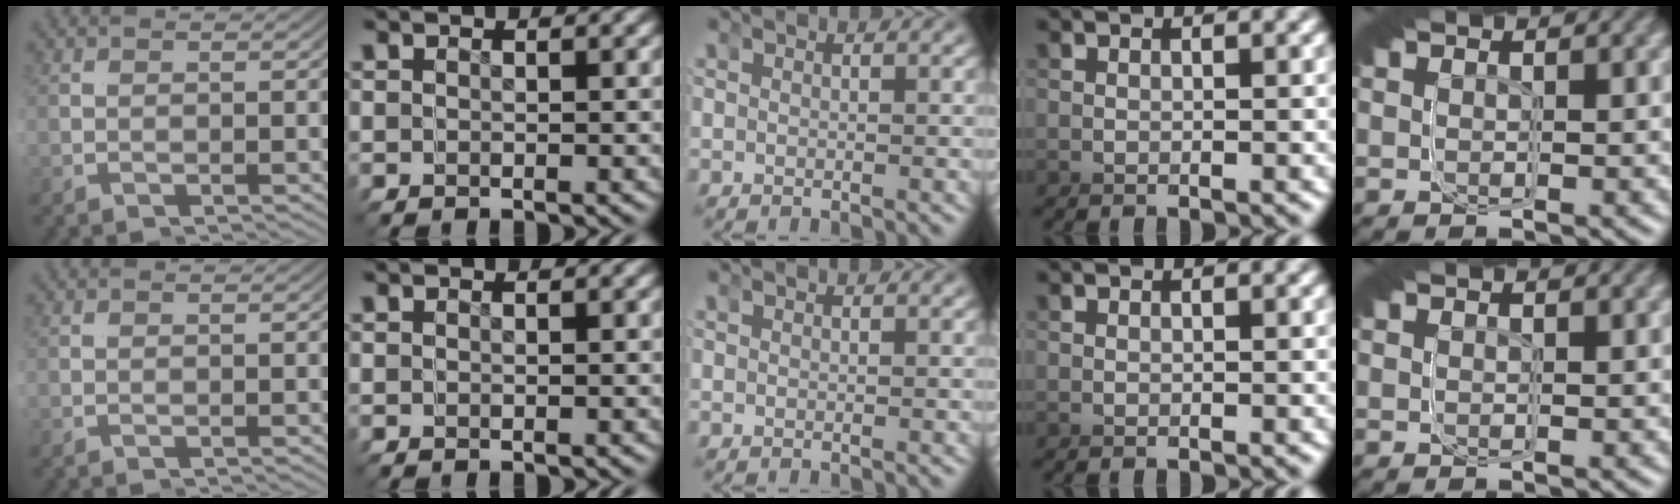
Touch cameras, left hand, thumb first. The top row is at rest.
{}